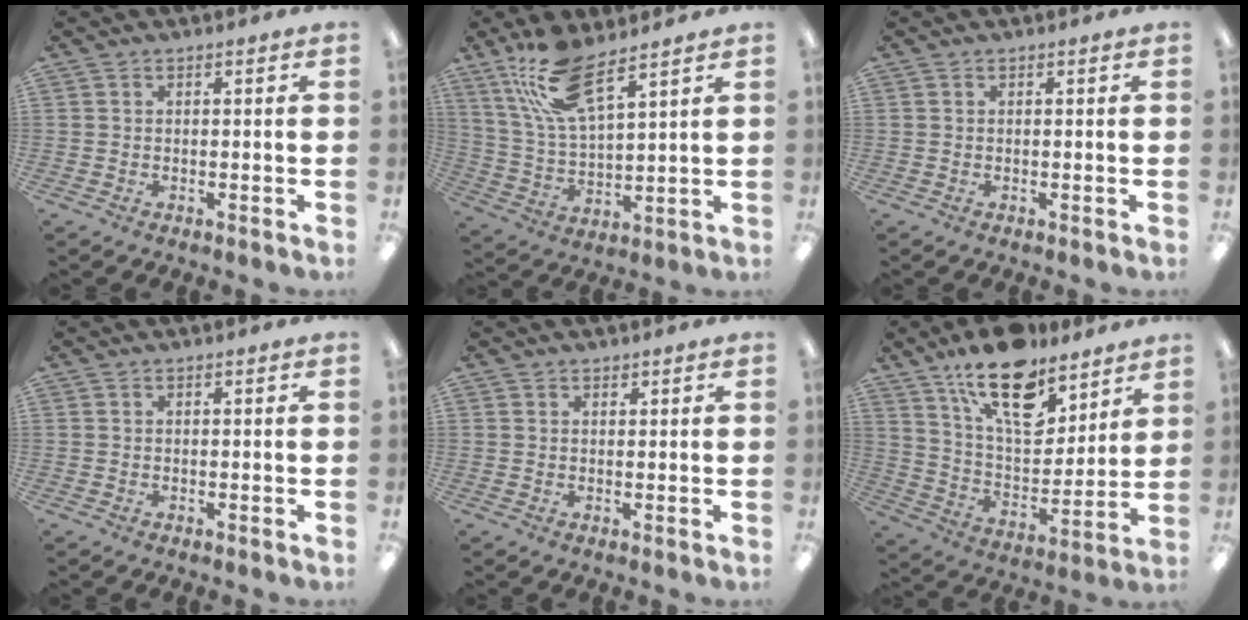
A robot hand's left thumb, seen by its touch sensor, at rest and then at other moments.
{"total": 14.2, "force": [9.9, 4.4, 9.2], "torque": [-0.194, -0.032, 0.179]}
{"total": 0.0}
{"total": 0.0}
{"total": 0.9, "force": [0.8, 0.4, 0.1], "torque": [-0.002, 0.000, 0.015]}
{"total": 19.1, "force": [12.8, 9.0, 10.8], "torque": [-0.170, -0.073, 0.223]}